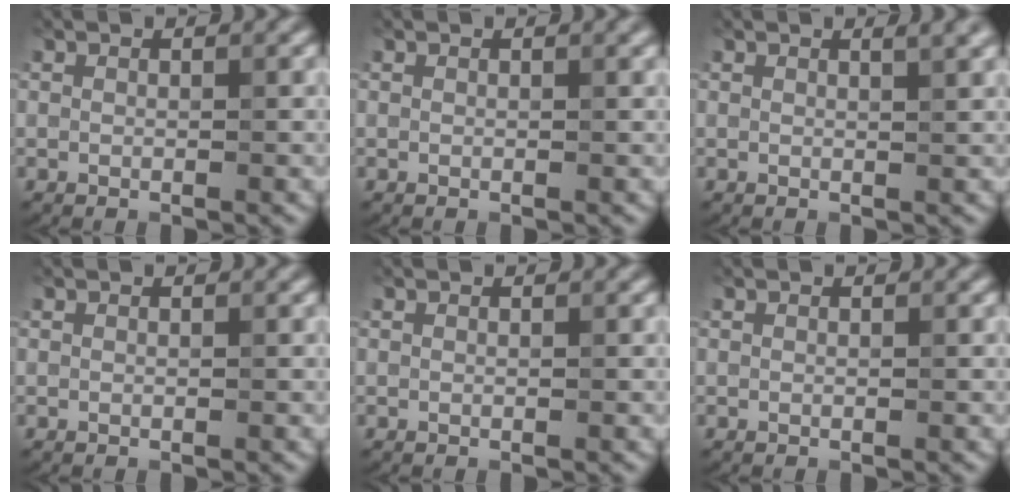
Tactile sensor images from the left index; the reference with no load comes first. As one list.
[{"total": 0.0}, {"total": 1.6, "force": [0.9, 0.5, 1.2], "torque": [-0.007, 0.004, 0.010]}, {"total": 0.0}, {"total": 0.0}, {"total": 0.0}]